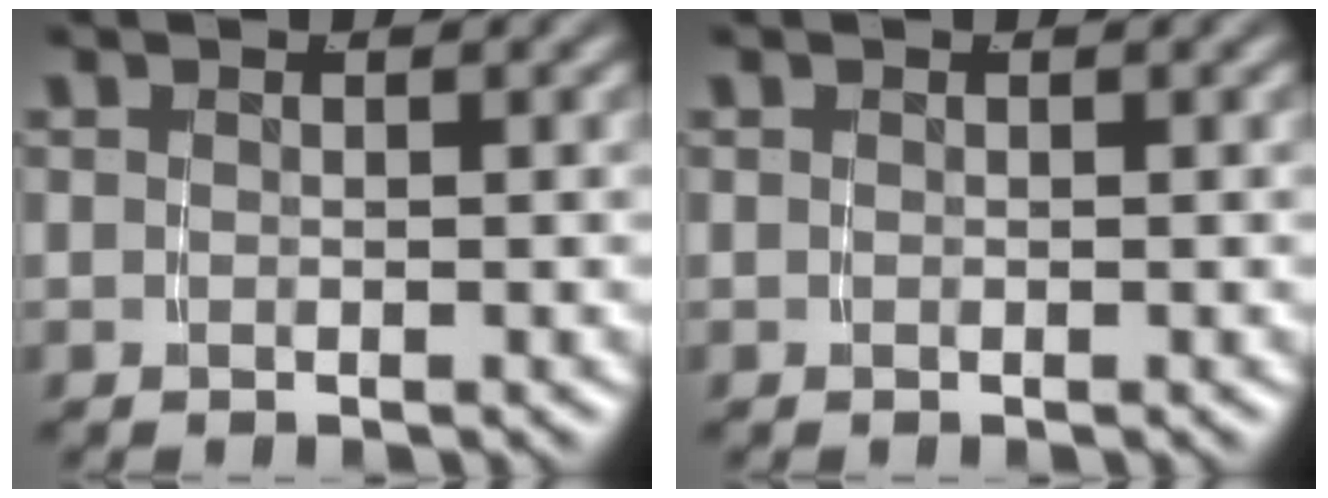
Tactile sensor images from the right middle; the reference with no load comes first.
{"total": 0.0}